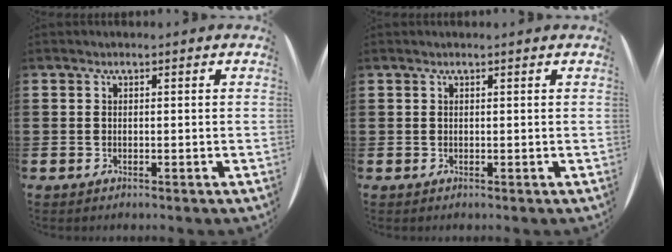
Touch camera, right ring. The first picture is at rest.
{"total": 0.0}